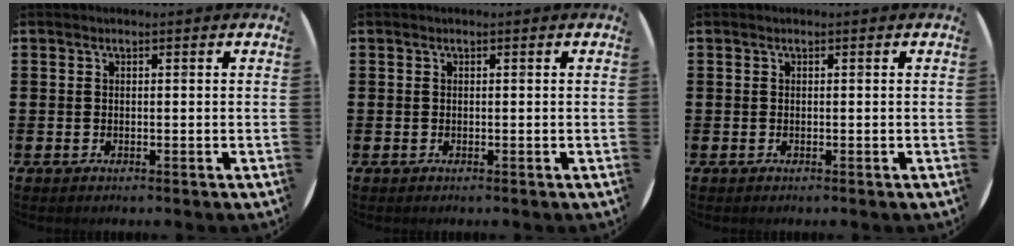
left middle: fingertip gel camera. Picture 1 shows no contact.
{"total": 0.0}
{"total": 0.0}